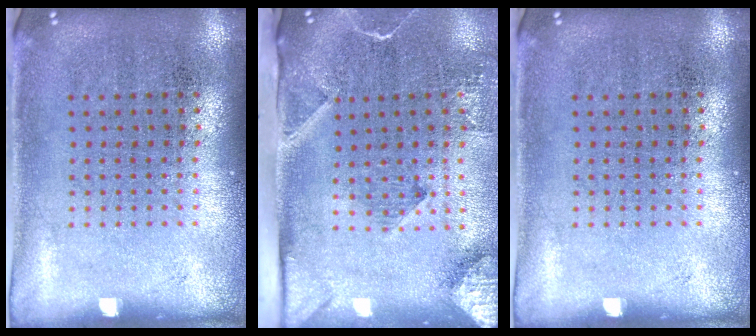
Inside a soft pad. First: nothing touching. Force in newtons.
{"total": 3.0, "press": 2.1, "slide": 2.1}
{"total": 0.0}